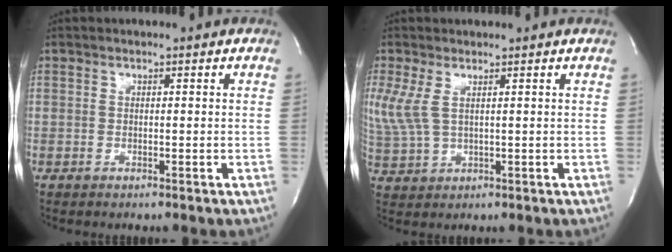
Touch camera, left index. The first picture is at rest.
{"total": 5.4, "force": [2.2, 2.1, 4.5], "torque": [-0.137, 0.008, 0.055]}